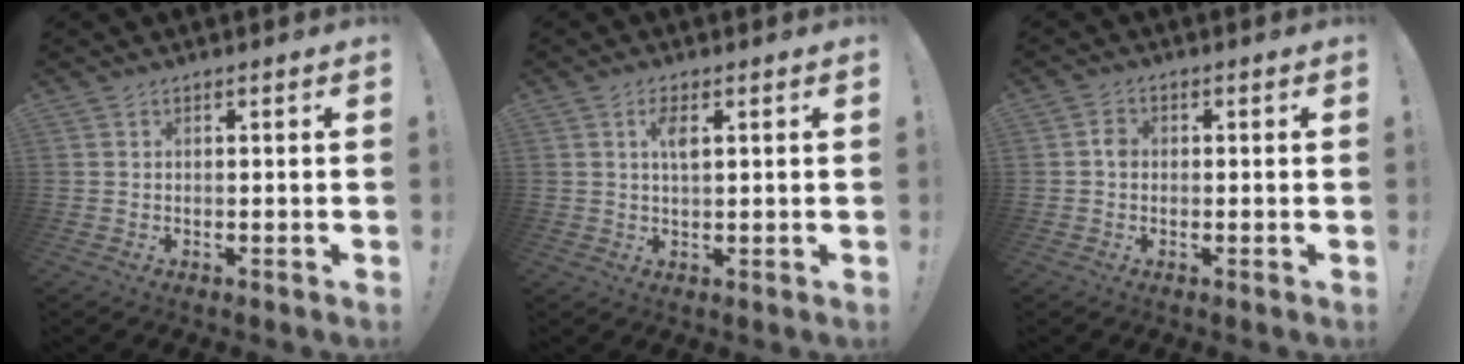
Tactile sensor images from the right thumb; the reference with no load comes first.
{"total": 4.0, "force": [1.3, 1.4, 3.5], "torque": [-0.061, 0.000, 0.019]}
{"total": 2.7, "force": [-0.3, 2.2, 1.6], "torque": [-0.029, 0.009, -0.007]}